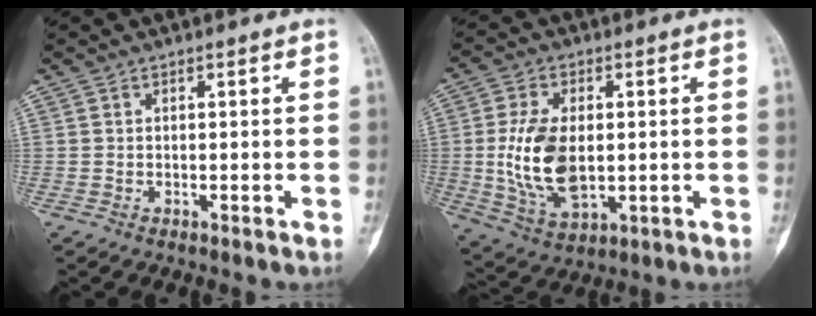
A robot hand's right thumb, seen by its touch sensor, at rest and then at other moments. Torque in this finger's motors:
{"motor_torque": [1.21, 0.96, 1.01, -0.99, 0.19]}